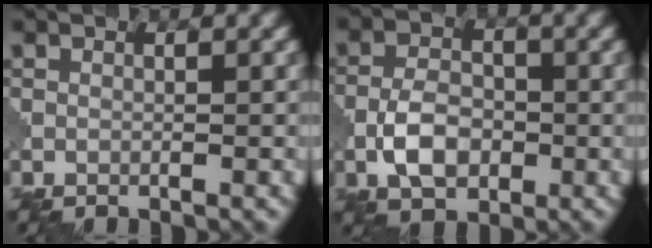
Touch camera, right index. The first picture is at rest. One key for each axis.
{"total": 4.2, "fx": -1.0, "fy": 2.9, "fz": 2.9, "tx": -0.056, "ty": 0.004, "tz": -0.019}